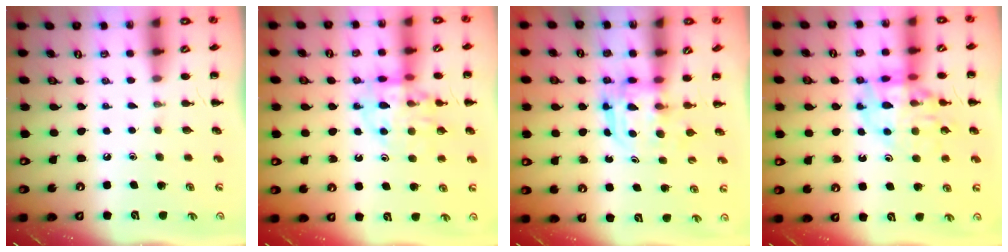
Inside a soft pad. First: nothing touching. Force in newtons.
{"total": 13.3, "press": 13.2, "slide": 1.8}
{"total": 3.1, "press": 3.1, "slide": 0.2}
{"total": 15.6, "press": 15.4, "slide": 2.2}